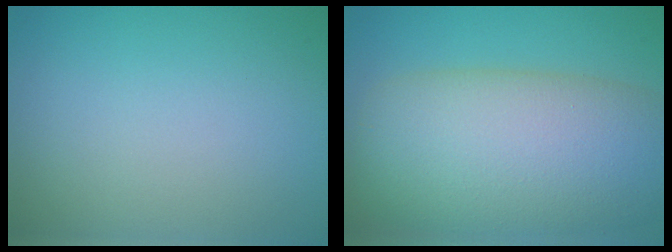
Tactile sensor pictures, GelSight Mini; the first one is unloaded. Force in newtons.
{"total": 12.4, "press": 12.4, "slide": 0.7}